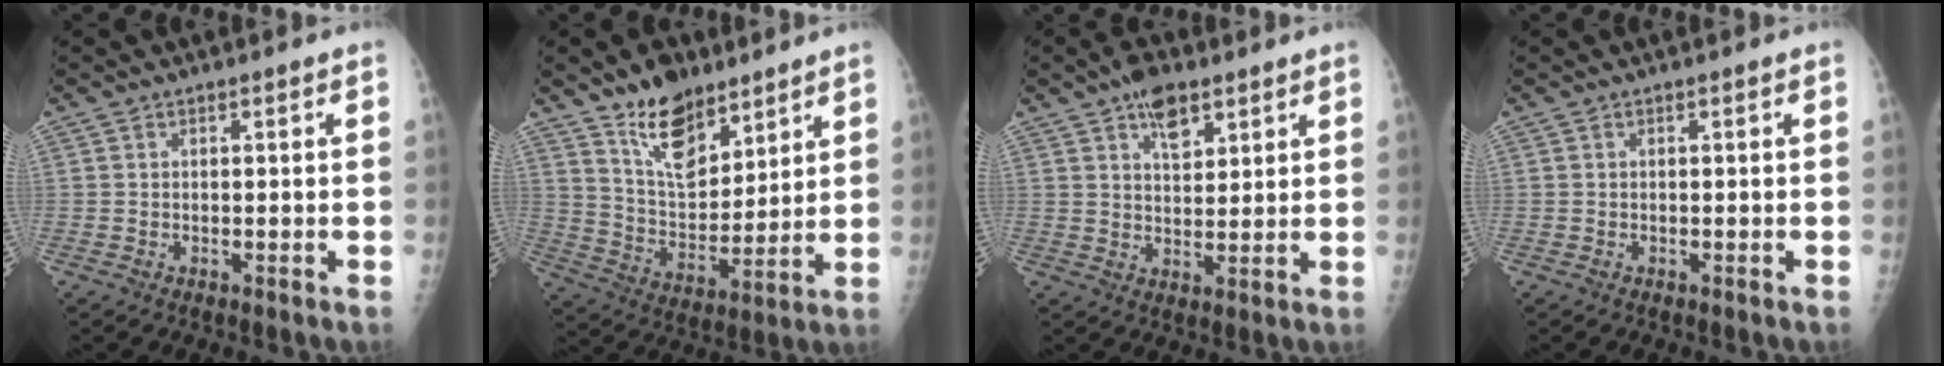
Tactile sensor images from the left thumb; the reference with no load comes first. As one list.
[{"total": 13.0, "force": [9.1, 6.5, 6.7], "torque": [-0.081, -0.068, 0.170]}, {"total": 7.2, "force": [4.2, 3.7, 4.4], "torque": [-0.050, -0.019, 0.066]}, {"total": 0.0}]